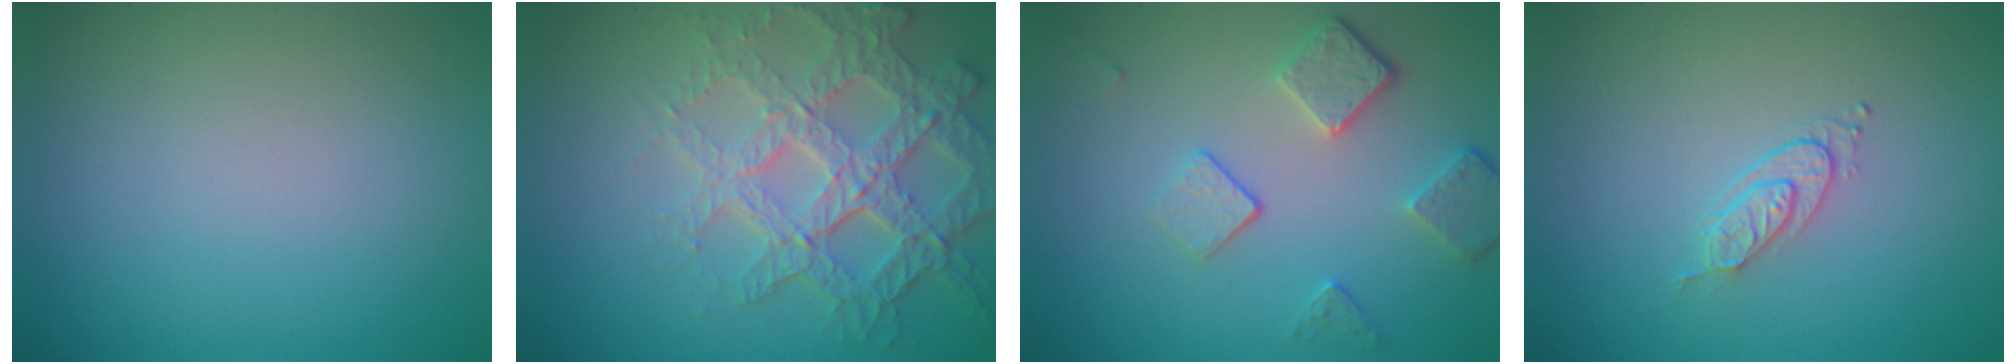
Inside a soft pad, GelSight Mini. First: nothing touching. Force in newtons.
{"total": 6.6, "press": 5.0, "slide": 4.3}
{"total": 3.8, "press": 2.9, "slide": 2.5}
{"total": 1.7, "press": 1.1, "slide": 1.3}